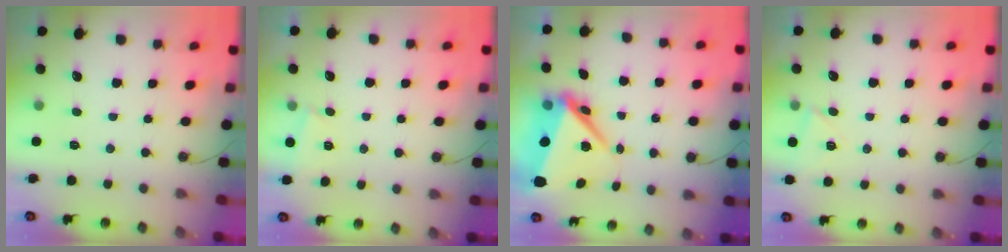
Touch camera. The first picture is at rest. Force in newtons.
{"total": 1.5, "press": 1.4, "slide": 0.4}
{"total": 10.5, "press": 10.3, "slide": 1.9}
{"total": 4.8, "press": 4.2, "slide": 2.3}